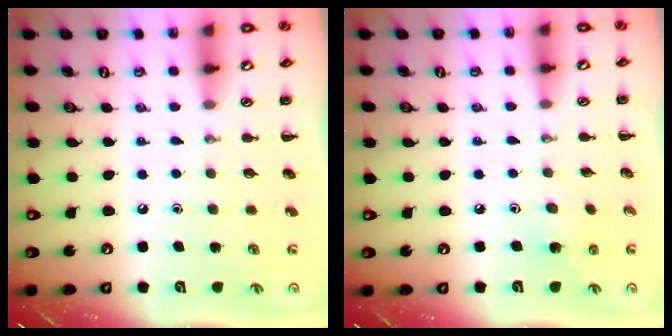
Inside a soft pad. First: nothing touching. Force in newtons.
{"total": 3.7, "press": 3.5, "slide": 1.1}